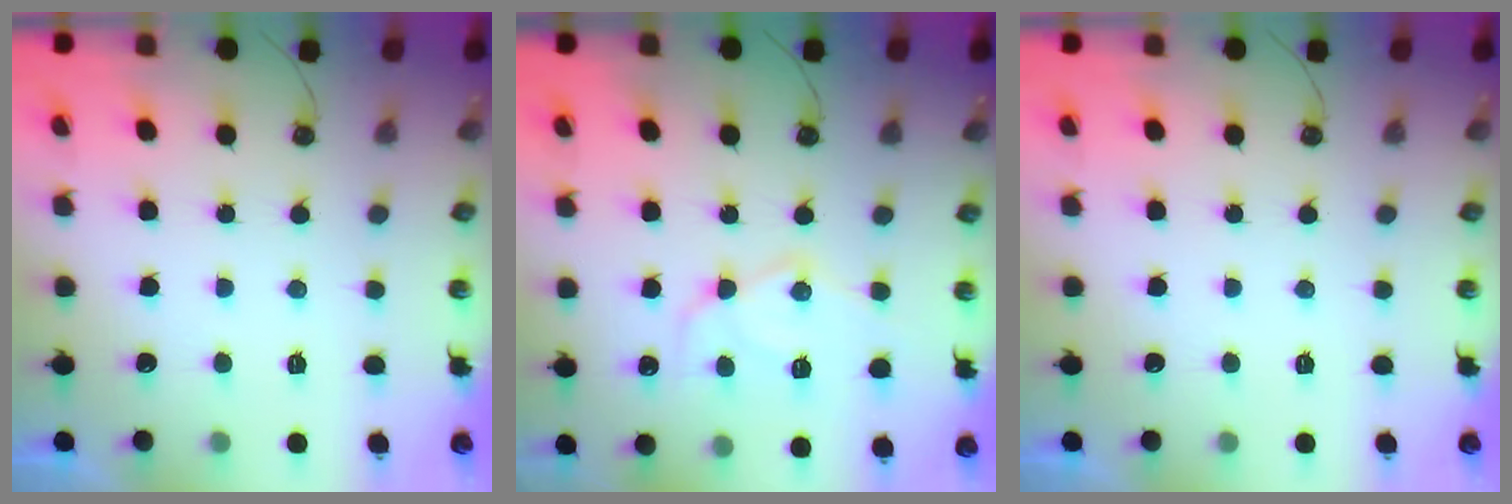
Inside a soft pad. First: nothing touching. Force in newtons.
{"total": 13.7, "press": 13.7, "slide": 1.2}
{"total": 0.0}